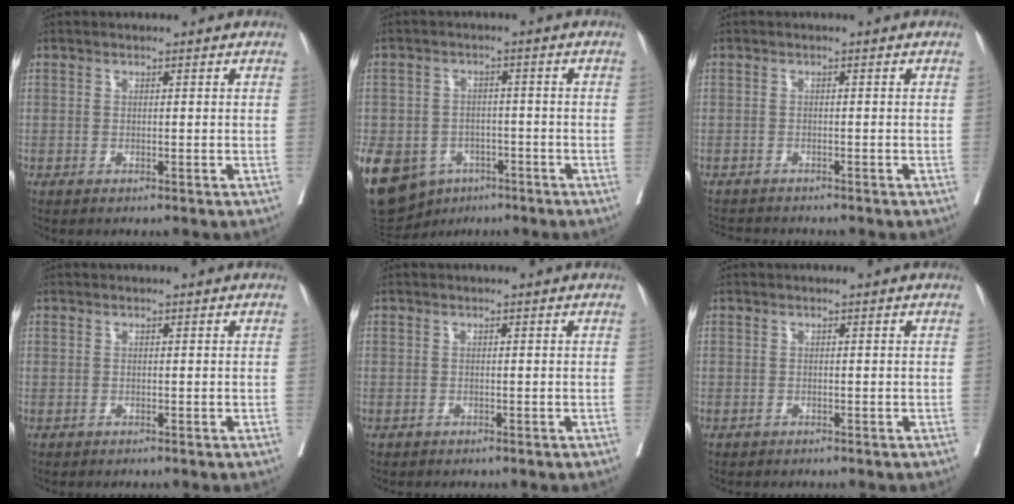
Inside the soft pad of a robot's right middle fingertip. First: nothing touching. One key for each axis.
{"total": 21.8, "fx": -10.0, "fy": 16.7, "fz": 9.8, "tx": -0.301, "ty": -0.015, "tz": -0.142}
{"total": 4.1, "fx": -4.0, "fy": 0.4, "fz": 0.9, "tx": -0.011, "ty": -0.011, "tz": -0.063}
{"total": 0.0}
{"total": 0.5, "fx": -0.2, "fy": 0.5, "fz": -0.1, "tx": 0.004, "ty": 0.006, "tz": -0.008}
{"total": 0.6, "fx": -0.3, "fy": 0.5, "fz": -0.1, "tx": 0.003, "ty": 0.006, "tz": -0.008}